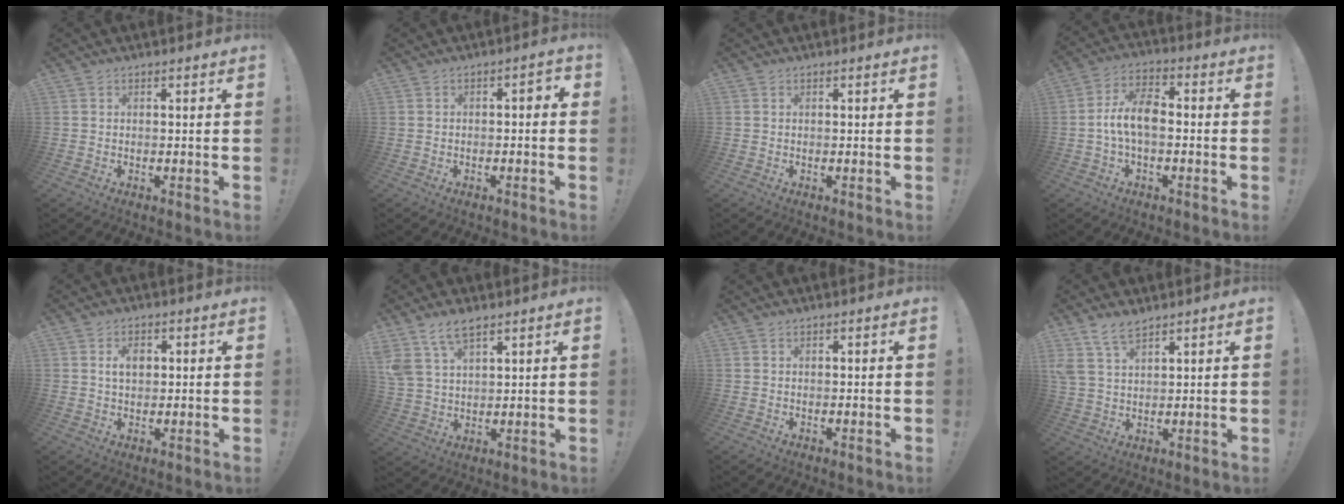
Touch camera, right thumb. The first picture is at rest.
{"total": 2.1, "force": [-1.4, 1.0, 1.2], "torque": [-0.018, 0.011, -0.026]}
{"total": 0.0}
{"total": 9.9, "force": [-1.2, 5.3, 8.3], "torque": [-0.176, 0.006, -0.021]}
{"total": 4.1, "force": [1.0, 2.8, 2.8], "torque": [-0.038, 0.001, 0.012]}
{"total": 8.8, "force": [6.1, 4.4, 4.6], "torque": [-0.088, -0.019, 0.120]}
{"total": 0.0}
{"total": 7.2, "force": [5.4, 3.3, 3.4], "torque": [-0.063, -0.020, 0.104]}